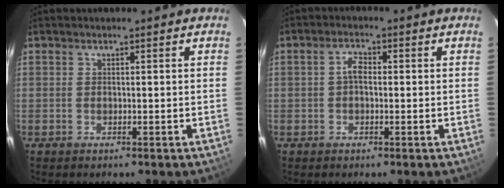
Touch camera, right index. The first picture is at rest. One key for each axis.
{"total": 2.5, "fx": 0.0, "fy": 1.6, "fz": 2.0, "tx": -0.040, "ty": 0.011, "tz": -0.001}